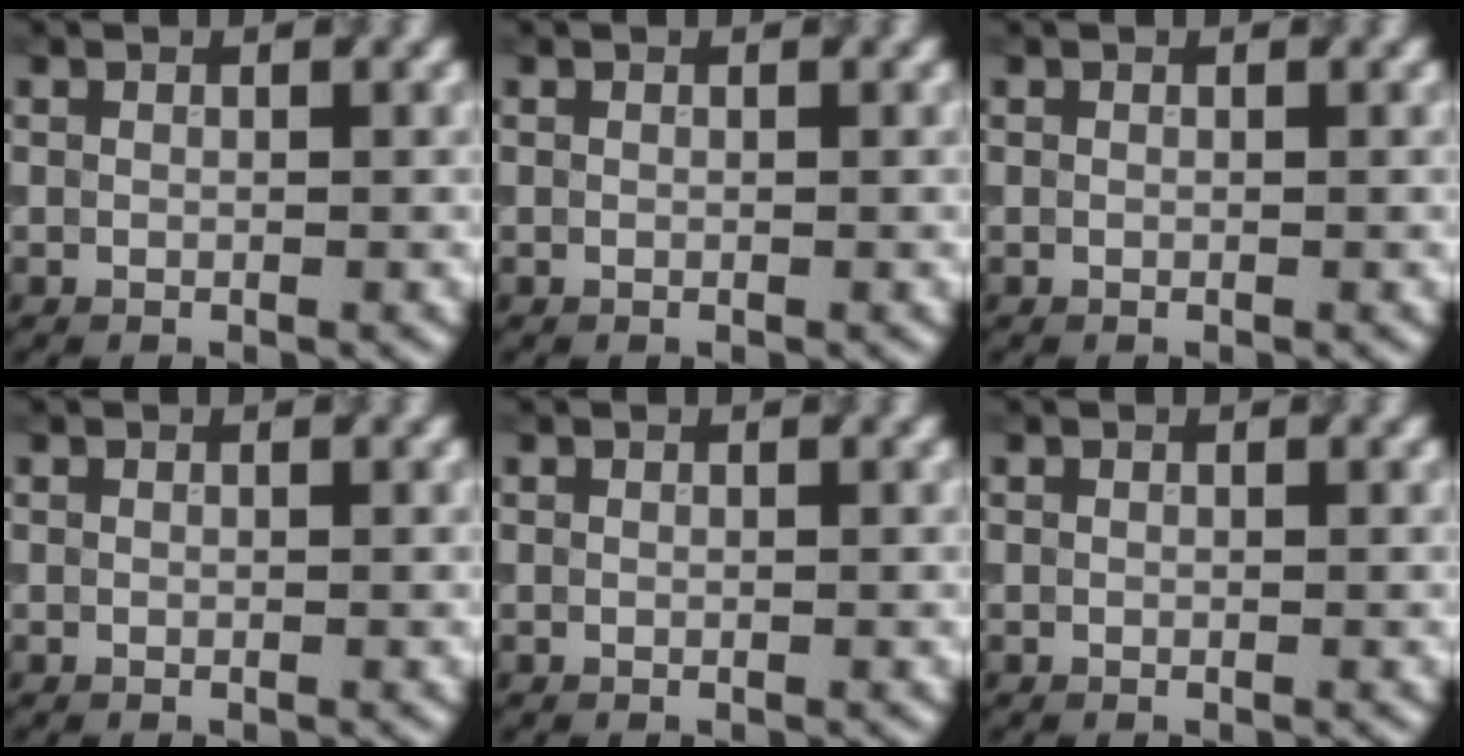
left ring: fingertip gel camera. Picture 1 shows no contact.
{"total": 0.0}
{"total": 0.0}
{"total": 0.0}
{"total": 0.0}
{"total": 0.0}